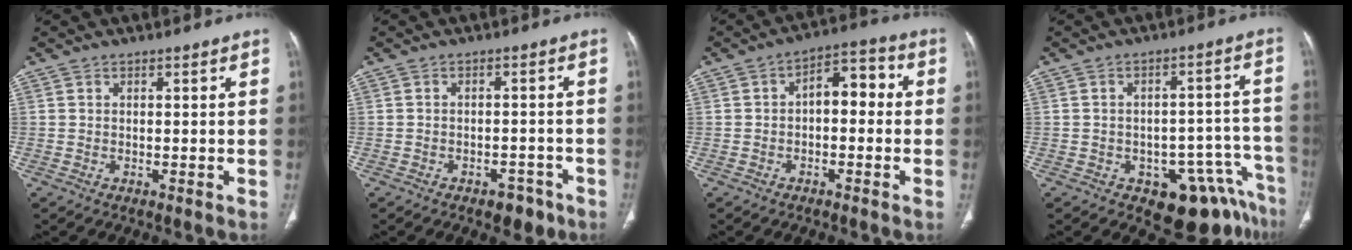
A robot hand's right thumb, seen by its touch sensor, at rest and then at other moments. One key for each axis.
{"total": 4.4, "fx": -2.9, "fy": 2.5, "fz": 2.2, "tx": -0.014, "ty": 0.019, "tz": -0.033}
{"total": 7.4, "fx": -0.1, "fy": 4.3, "fz": 6.0, "tx": -0.062, "ty": 0.034, "tz": -0.013}
{"total": 12.7, "fx": -8.4, "fy": 6.7, "fz": 6.8, "tx": -0.029, "ty": 0.084, "tz": -0.108}